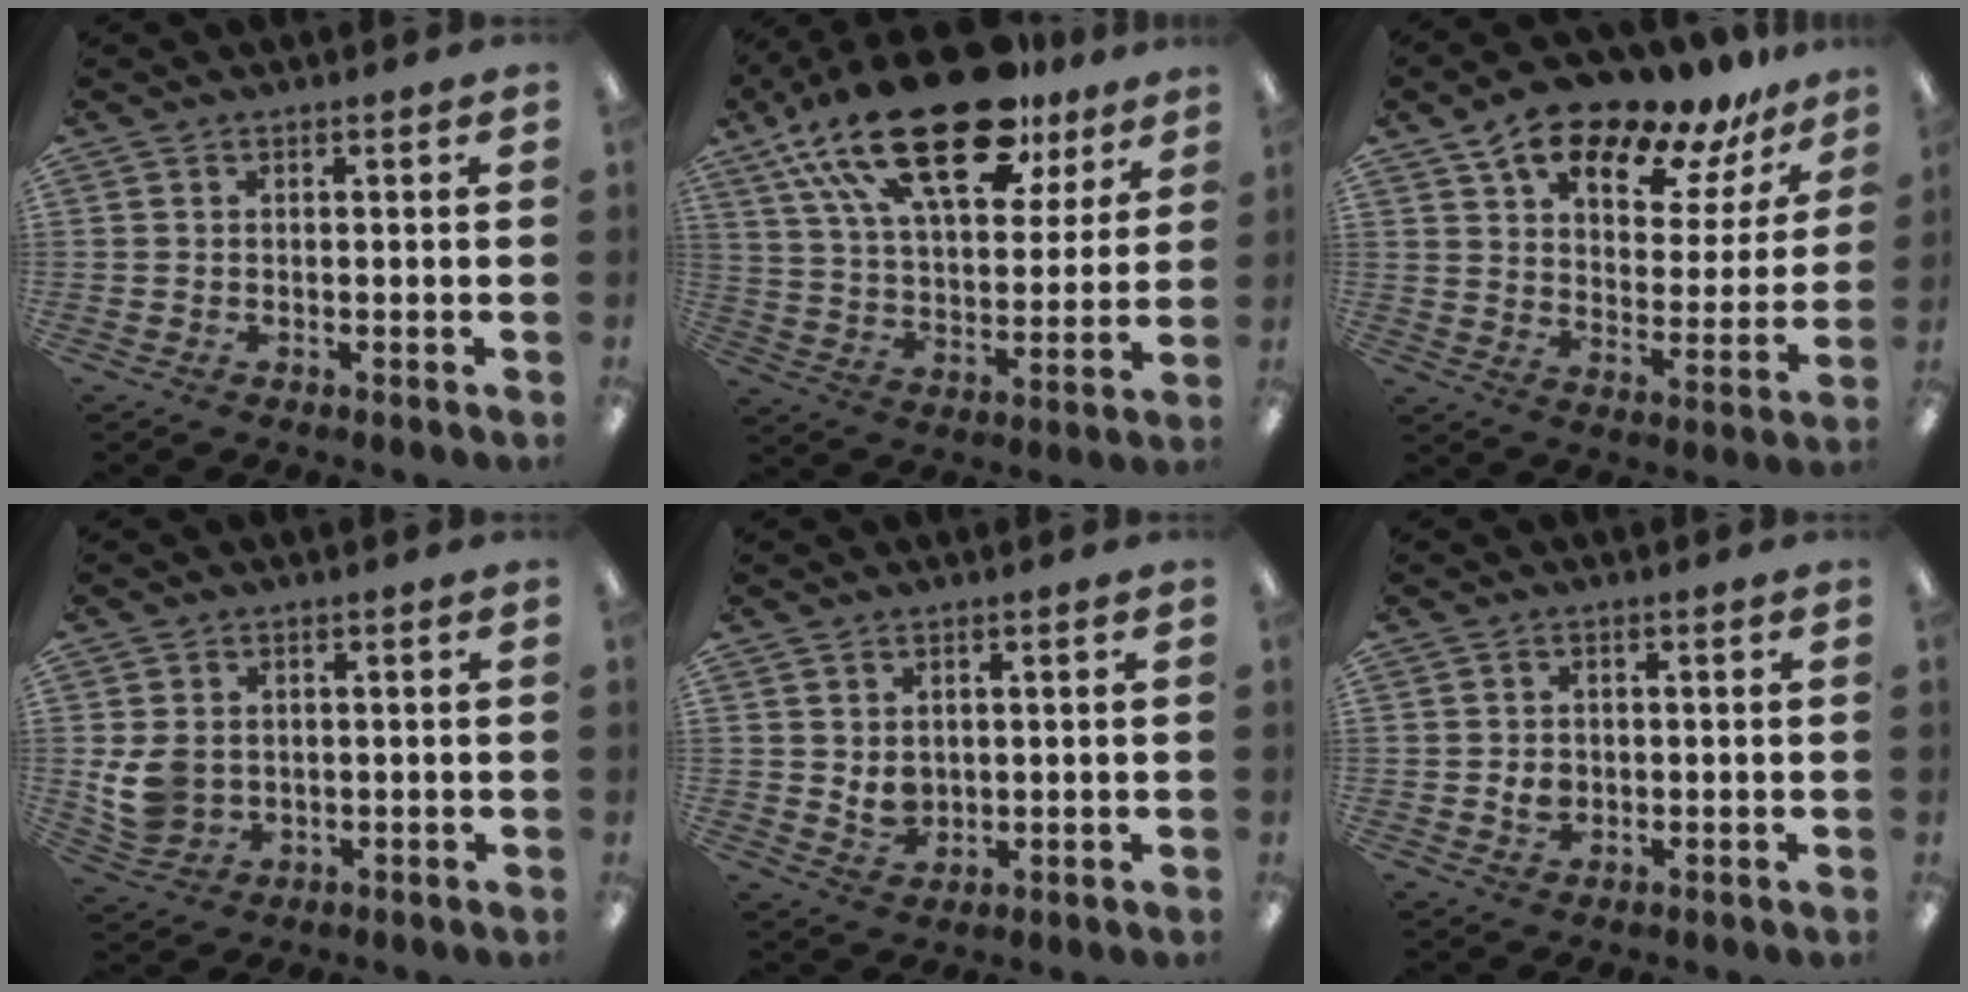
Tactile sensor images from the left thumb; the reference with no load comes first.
{"total": 26.9, "force": [17.1, 11.7, 17.2], "torque": [-0.300, -0.091, 0.291]}
{"total": 16.4, "force": [13.5, 5.8, 7.2], "torque": [-0.122, -0.095, 0.231]}
{"total": 7.0, "force": [0.4, 6.1, 3.5], "torque": [-0.080, 0.010, 0.013]}
{"total": 3.8, "force": [1.7, 3.1, 1.3], "torque": [-0.016, -0.010, 0.030]}
{"total": 2.9, "force": [0.0, 2.5, 1.5], "torque": [-0.020, 0.002, -0.003]}